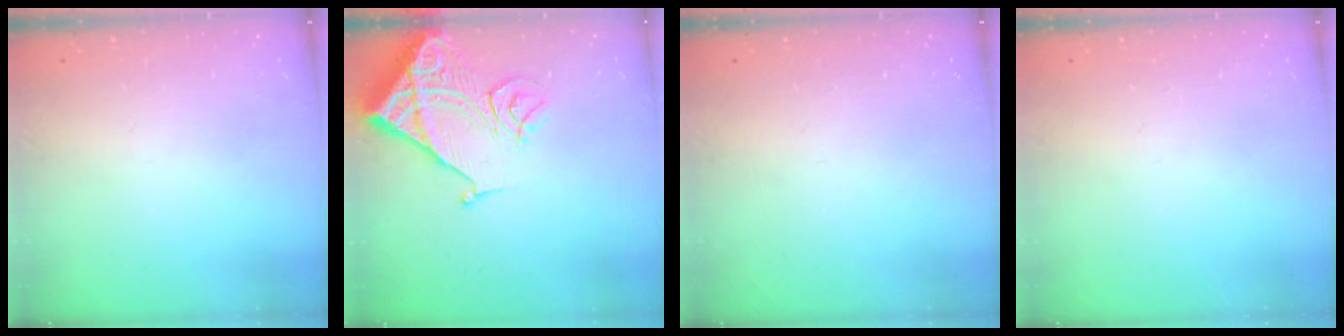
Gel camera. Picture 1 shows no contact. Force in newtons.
{"total": 15.0, "press": 14.9, "slide": 1.9}
{"total": 0.0}
{"total": 0.0}